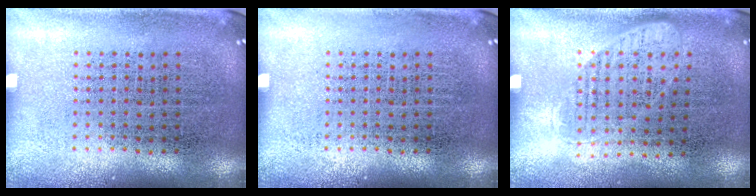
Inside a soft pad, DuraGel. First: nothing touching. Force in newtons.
{"total": 0.0}
{"total": 1.1, "press": 0.9, "slide": 0.6}